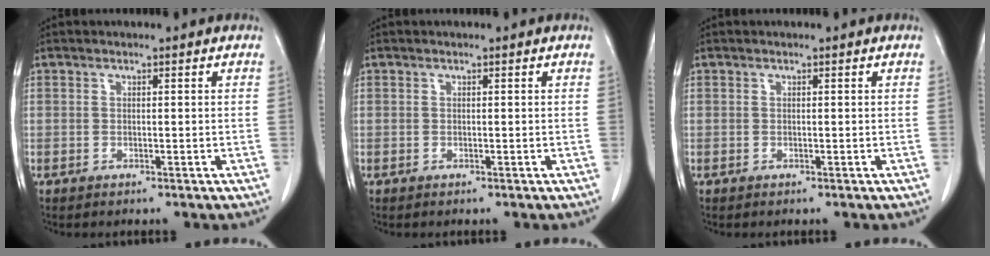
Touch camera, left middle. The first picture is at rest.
{"total": 0.0}
{"total": 0.0}